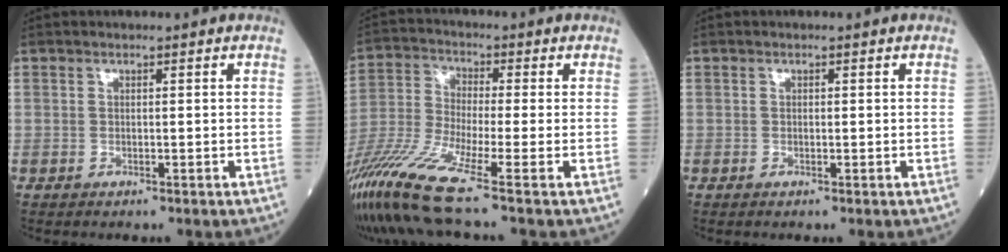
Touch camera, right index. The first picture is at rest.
{"total": 13.2, "force": [-8.9, -1.3, 9.6], "torque": [-0.202, -0.038, -0.172]}
{"total": 0.0}